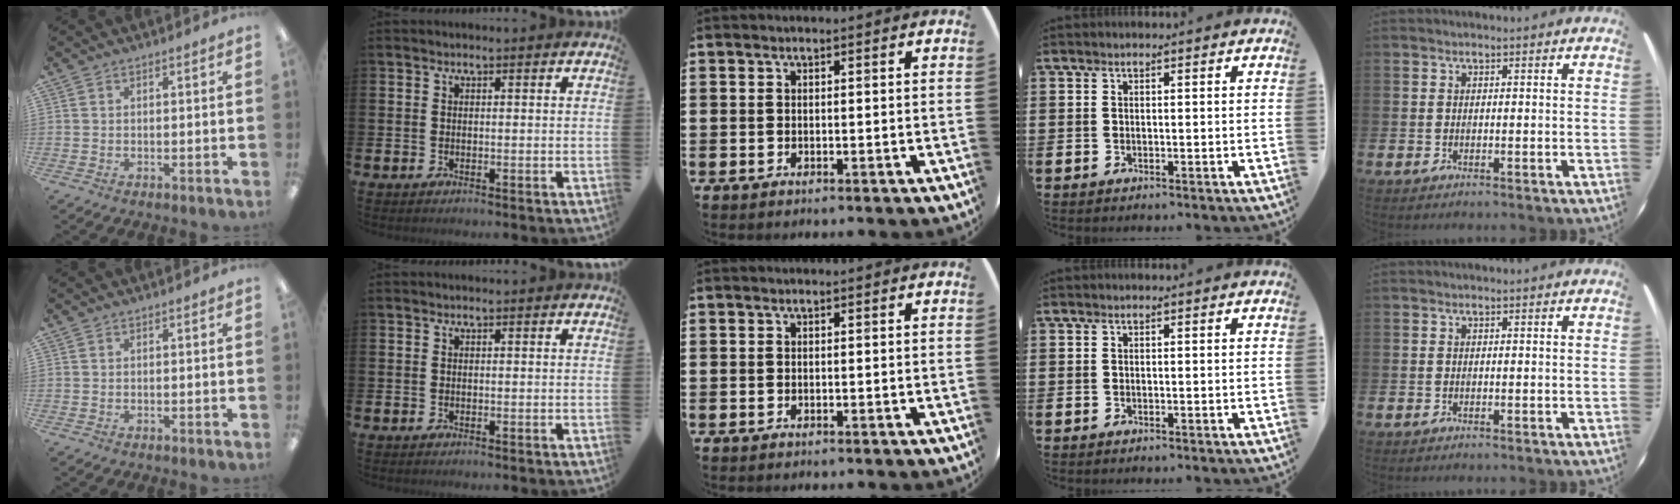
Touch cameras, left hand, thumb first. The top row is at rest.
{}